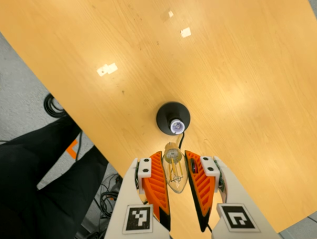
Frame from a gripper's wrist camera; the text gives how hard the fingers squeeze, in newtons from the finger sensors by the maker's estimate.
{"total": 16.3, "left": 17.8, "right": 14.9}